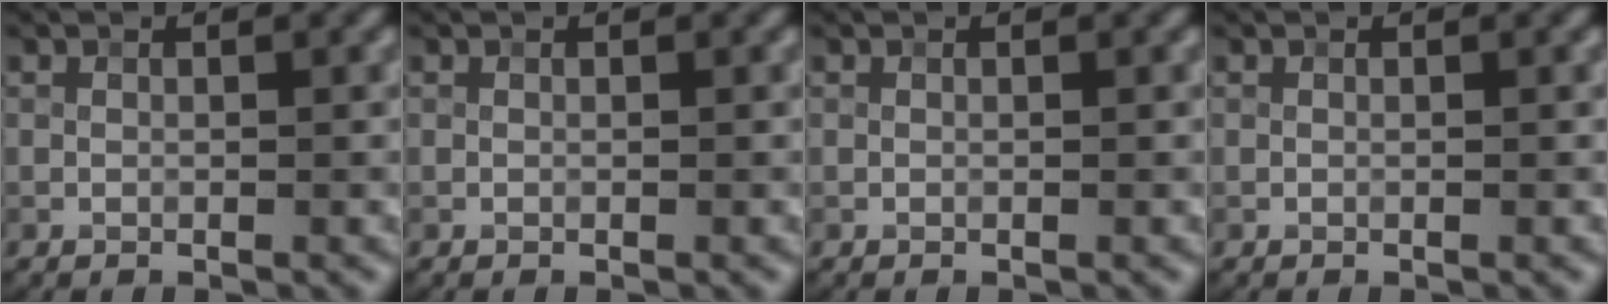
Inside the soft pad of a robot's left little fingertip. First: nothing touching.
{"total": 0.0}
{"total": 0.0}
{"total": 0.0}